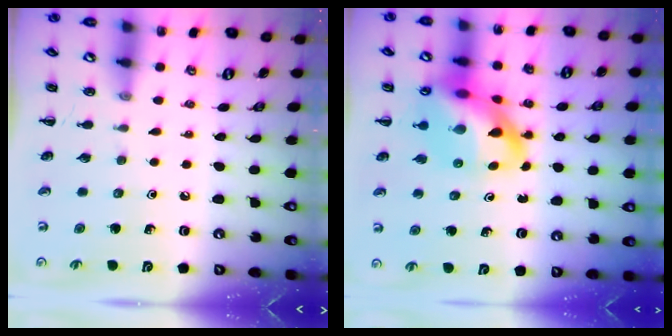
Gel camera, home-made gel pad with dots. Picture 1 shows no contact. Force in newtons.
{"total": 16.0, "press": 15.5, "slide": 4.2}